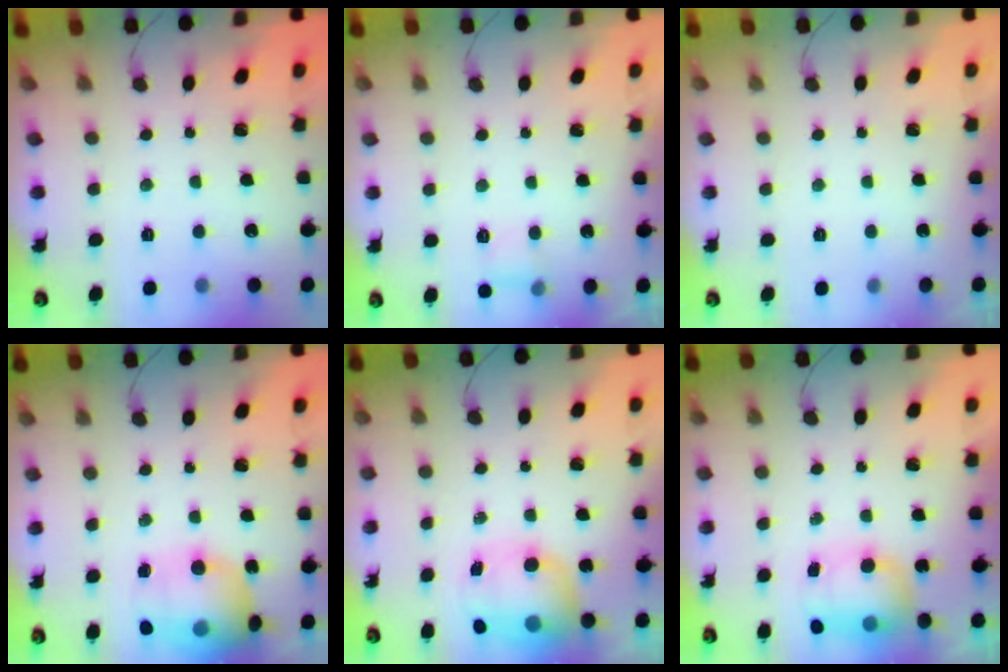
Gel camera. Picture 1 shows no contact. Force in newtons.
{"total": 4.2, "press": 3.9, "slide": 1.5}
{"total": 0.0}
{"total": 18.3, "press": 18.0, "slide": 3.4}
{"total": 10.3, "press": 10.0, "slide": 2.6}
{"total": 7.8, "press": 7.7, "slide": 1.1}